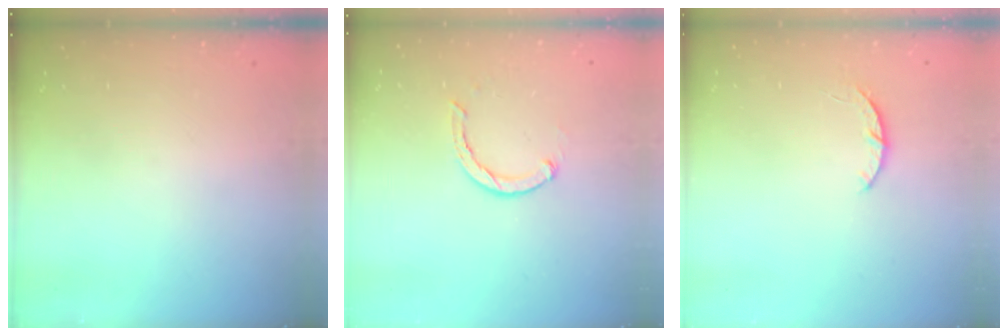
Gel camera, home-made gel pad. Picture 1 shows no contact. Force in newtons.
{"total": 2.4, "press": 2.4, "slide": 0.1}
{"total": 2.9, "press": 2.8, "slide": 0.5}